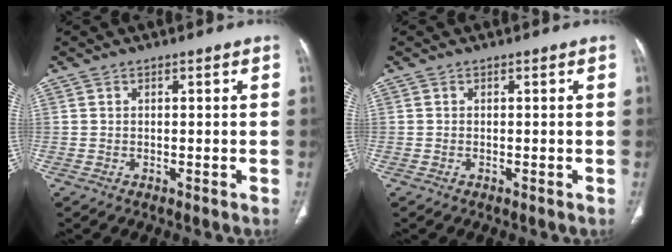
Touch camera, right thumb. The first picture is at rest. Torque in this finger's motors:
{"motor_torque": [-0.11, -0.05, 0.04, -0.02, -0.01]}